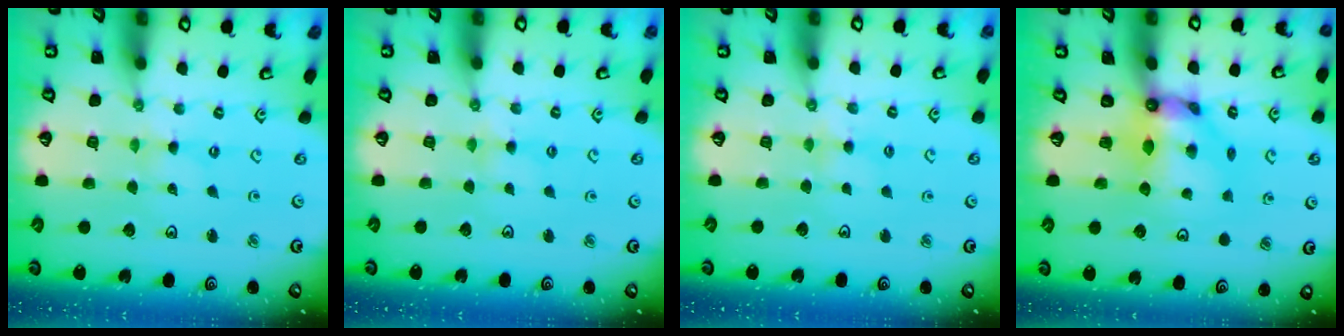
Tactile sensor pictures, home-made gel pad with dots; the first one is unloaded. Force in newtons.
{"total": 2.8, "press": 2.8, "slide": 0.4}
{"total": 4.2, "press": 4.1, "slide": 0.4}
{"total": 8.5, "press": 8.5, "slide": 0.6}